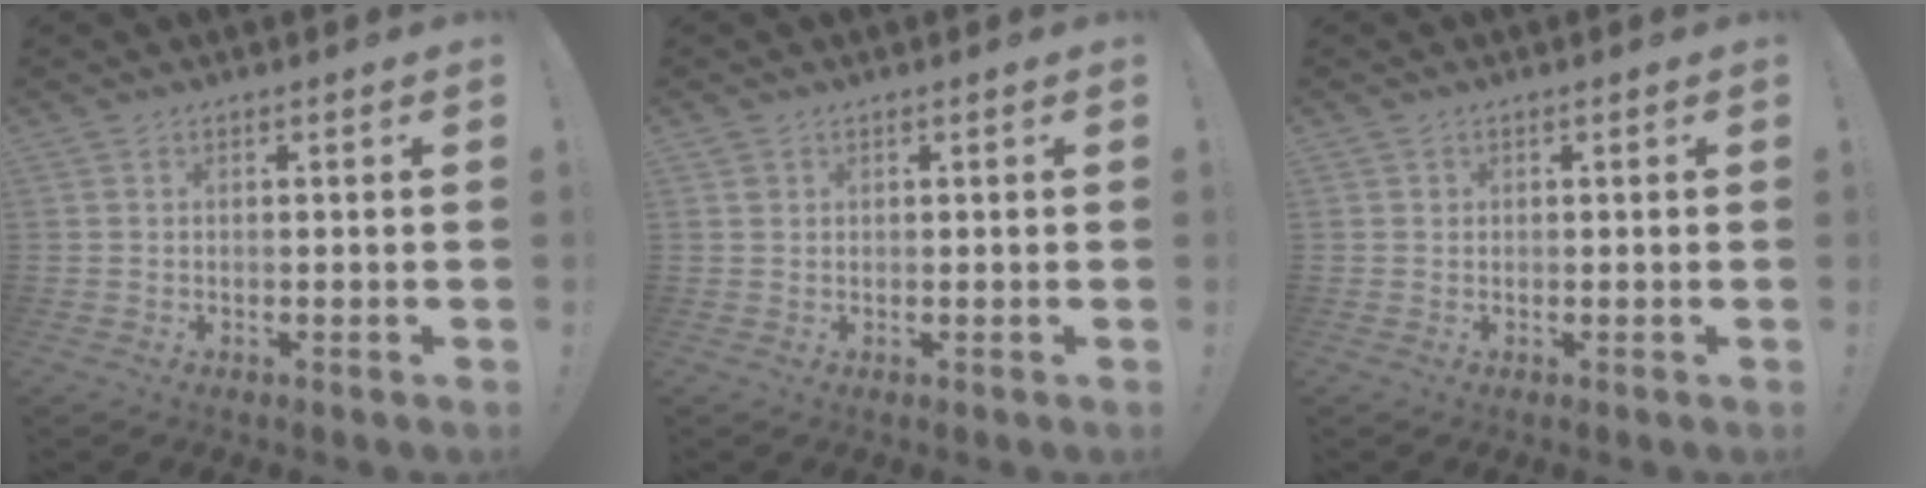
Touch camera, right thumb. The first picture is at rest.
{"total": 1.2, "force": [0.7, 0.9, 0.3], "torque": [-0.005, 0.002, 0.014]}
{"total": 0.9, "force": [0.1, 0.8, 0.1], "torque": [0.006, 0.000, 0.000]}